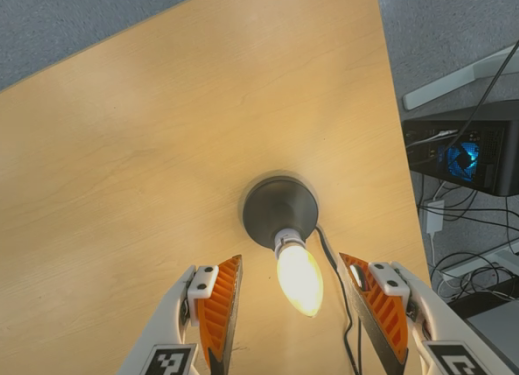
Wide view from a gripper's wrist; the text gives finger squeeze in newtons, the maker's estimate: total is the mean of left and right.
{"total": 0.0}